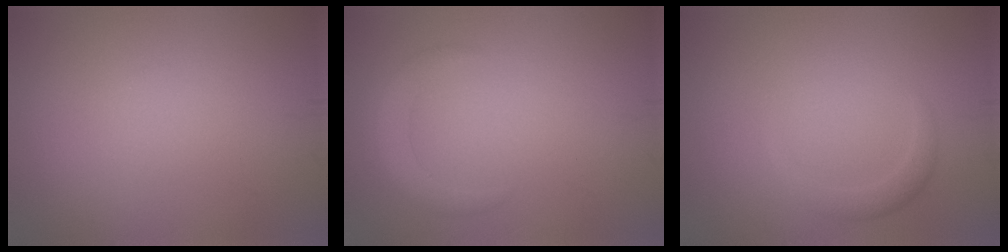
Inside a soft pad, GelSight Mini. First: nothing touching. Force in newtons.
{"total": 2.2, "press": 2.2, "slide": 0.1}
{"total": 1.5, "press": 1.5, "slide": 0.1}